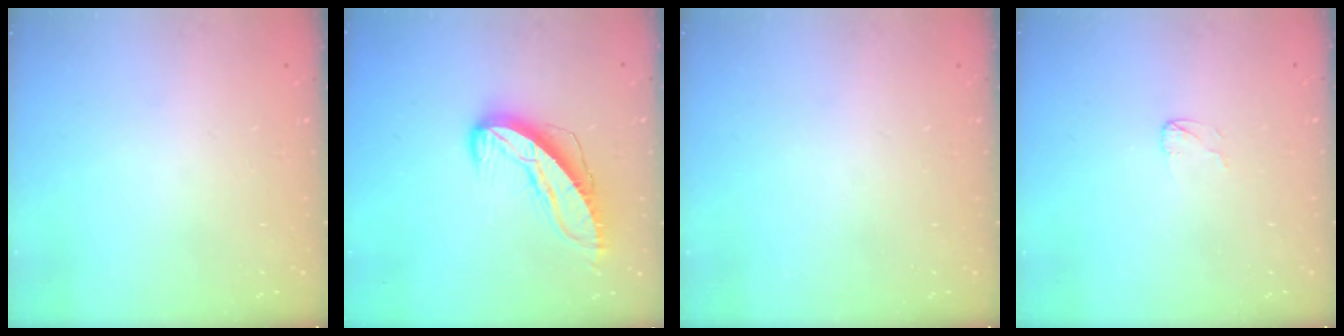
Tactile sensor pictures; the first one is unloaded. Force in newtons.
{"total": 10.0, "press": 10.0, "slide": 1.1}
{"total": 0.0}
{"total": 2.6, "press": 2.6, "slide": 0.2}